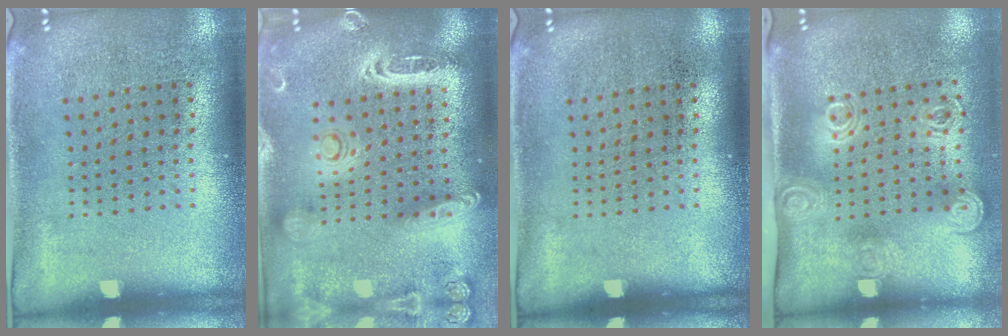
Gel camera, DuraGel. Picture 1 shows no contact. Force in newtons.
{"total": 2.6, "press": 2.3, "slide": 1.2}
{"total": 0.0}
{"total": 2.0, "press": 1.5, "slide": 1.3}